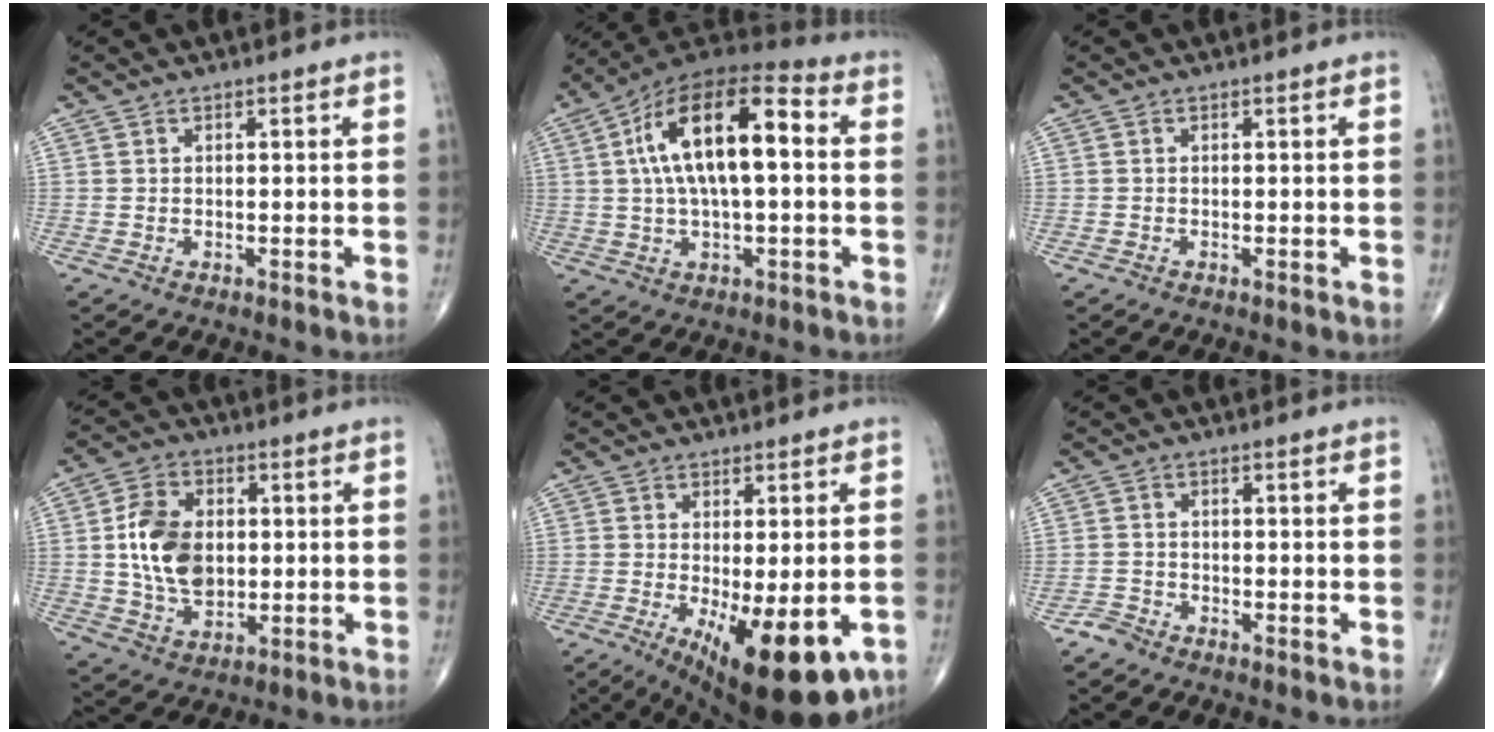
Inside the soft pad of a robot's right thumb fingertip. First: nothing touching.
{"total": 18.1, "force": [2.5, 7.6, 16.2], "torque": [-0.281, 0.040, 0.033]}
{"total": 0.0}
{"total": 12.1, "force": [0.7, 8.3, 8.9], "torque": [-0.144, 0.001, 0.015]}
{"total": 16.3, "force": [-6.1, 5.9, 14.0], "torque": [-0.179, -0.019, -0.075]}
{"total": 1.8, "force": [-1.7, 0.7, -0.1], "torque": [0.006, -0.002, -0.039]}